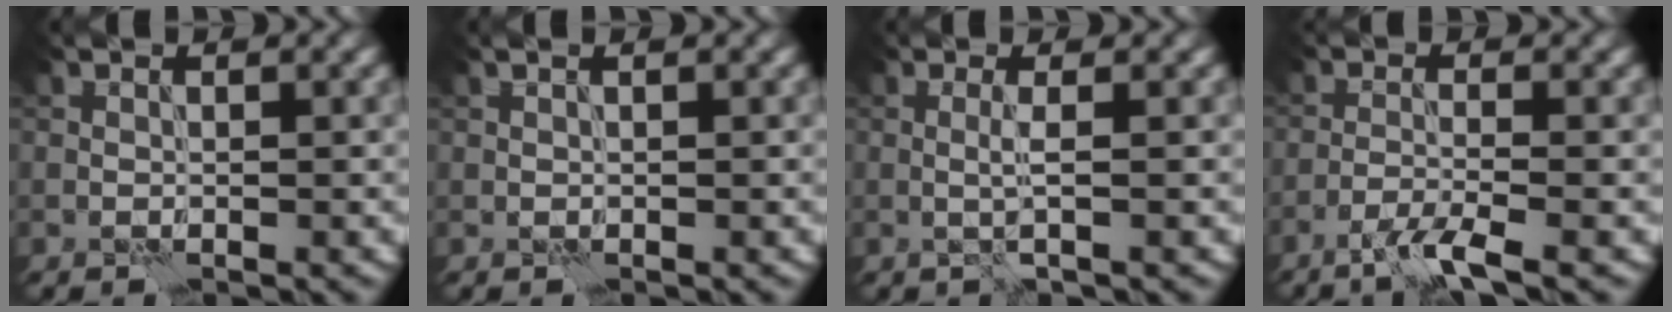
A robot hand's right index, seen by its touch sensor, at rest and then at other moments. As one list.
[{"total": 0.5, "force": [0.3, 0.1, 0.4], "torque": [-0.009, 0.003, 0.003]}, {"total": 1.4, "force": [0.1, 0.1, 1.4], "torque": [-0.029, 0.001, -0.003]}, {"total": 3.1, "force": [-2.1, 0.2, 2.3], "torque": [-0.043, 0.005, -0.053]}]